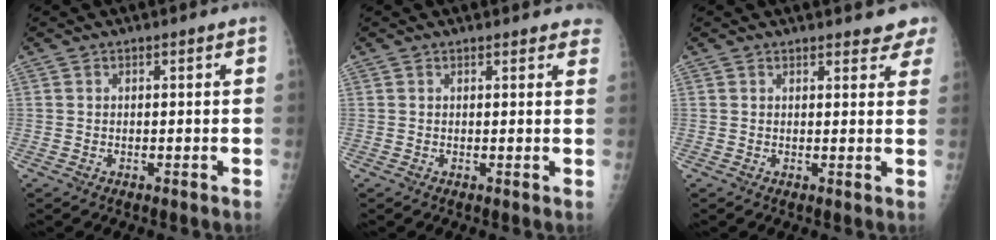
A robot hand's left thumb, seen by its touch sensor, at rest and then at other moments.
{"total": 3.1, "force": [2.8, 1.1, 0.7], "torque": [0.018, -0.009, 0.014]}
{"total": 4.3, "force": [3.8, 1.5, 1.1], "torque": [0.017, -0.017, 0.029]}